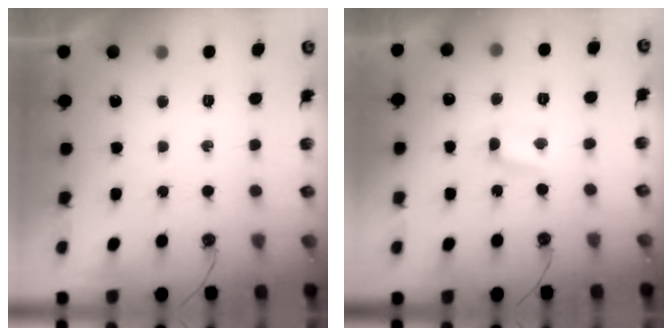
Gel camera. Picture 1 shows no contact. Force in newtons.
{"total": 2.4, "press": 2.4, "slide": 0.3}